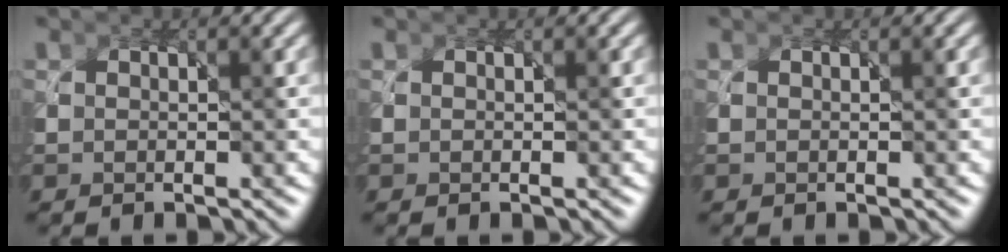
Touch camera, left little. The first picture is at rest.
{"total": 0.0}
{"total": 0.0}